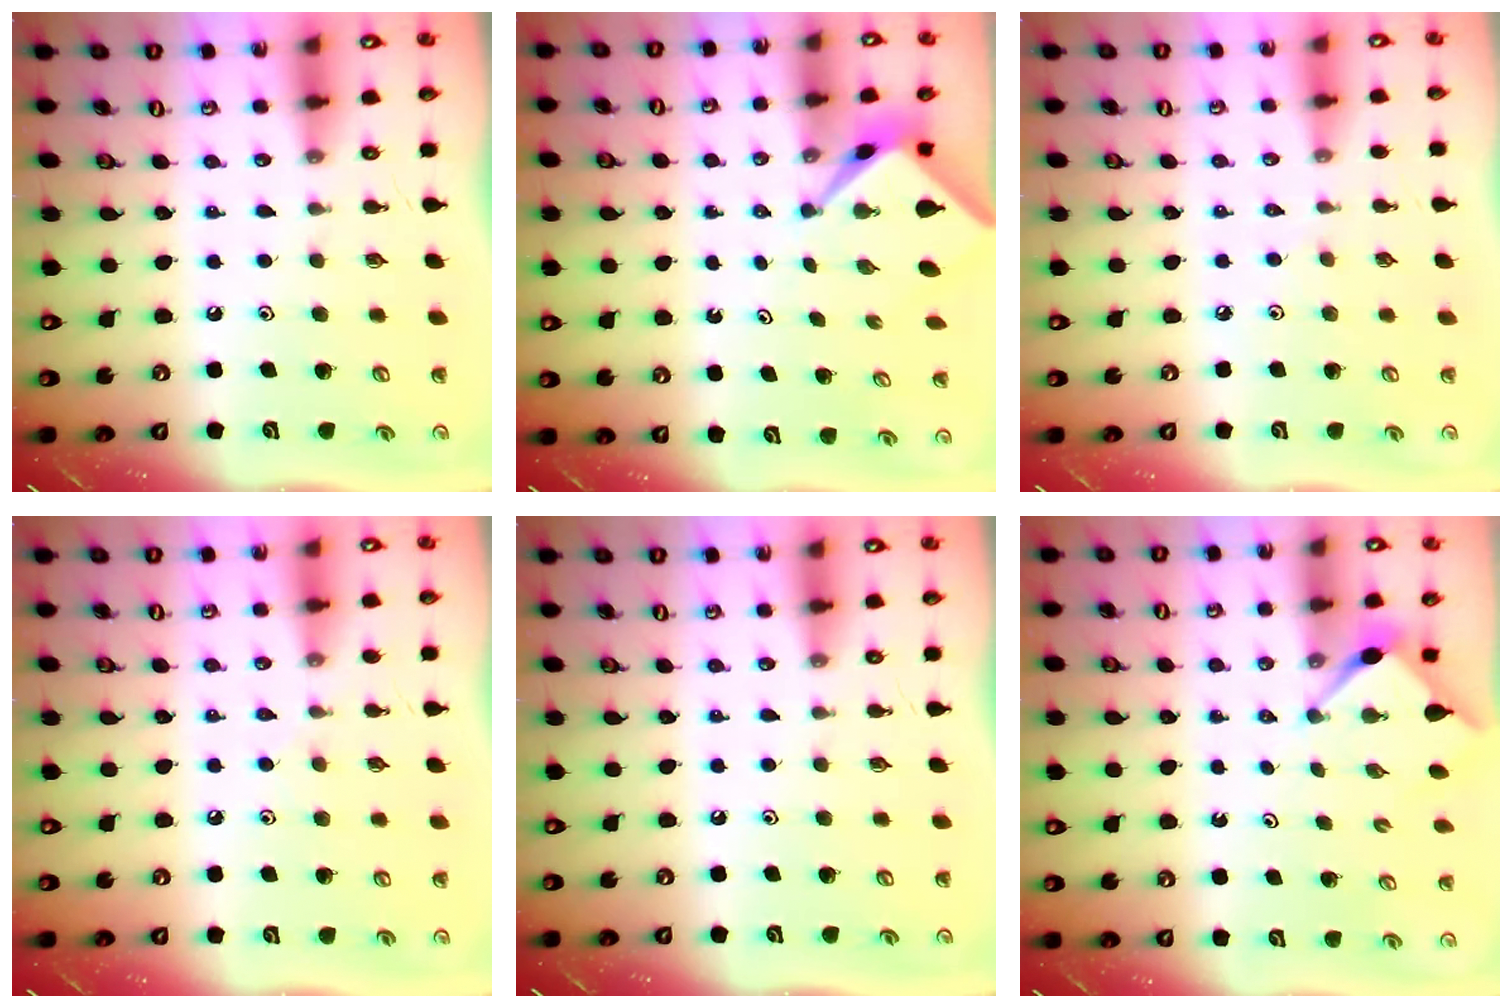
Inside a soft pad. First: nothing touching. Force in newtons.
{"total": 2.3, "press": 2.3, "slide": 0.3}
{"total": 2.2, "press": 2.2, "slide": 0.5}
{"total": 4.9, "press": 4.9, "slide": 0.7}
{"total": 0.0}
{"total": 2.7, "press": 2.7, "slide": 0.3}